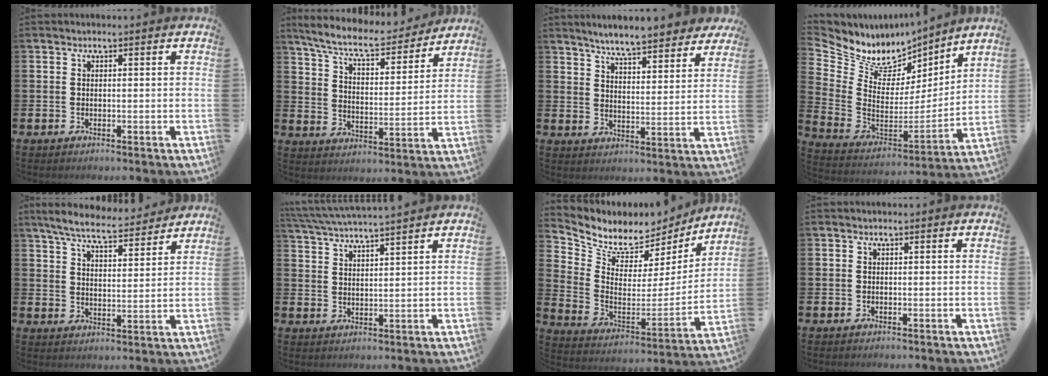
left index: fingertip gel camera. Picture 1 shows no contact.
{"total": 8.1, "force": [7.3, 1.4, 3.1], "torque": [-0.090, -0.049, 0.124]}
{"total": 6.5, "force": [6.3, 0.5, 1.6], "torque": [-0.048, -0.045, 0.107]}
{"total": 8.0, "force": [6.5, 4.4, 1.4], "torque": [-0.074, -0.043, 0.118]}
{"total": 7.1, "force": [6.7, 1.0, 2.4], "torque": [-0.069, -0.038, 0.116]}
{"total": 4.4, "force": [4.3, -0.6, 0.7], "torque": [-0.028, -0.027, 0.075]}
{"total": 7.4, "force": [6.7, 3.2, 0.6], "torque": [-0.059, -0.051, 0.118]}
{"total": 0.0}